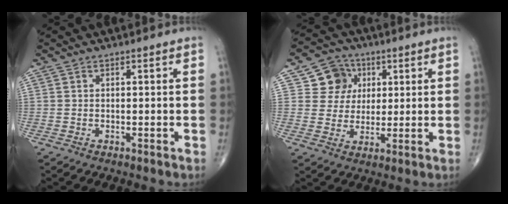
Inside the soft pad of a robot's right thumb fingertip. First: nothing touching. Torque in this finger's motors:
{"motor_torque": [-0.47, 0.48, 0.00, 0.00, 0.00]}